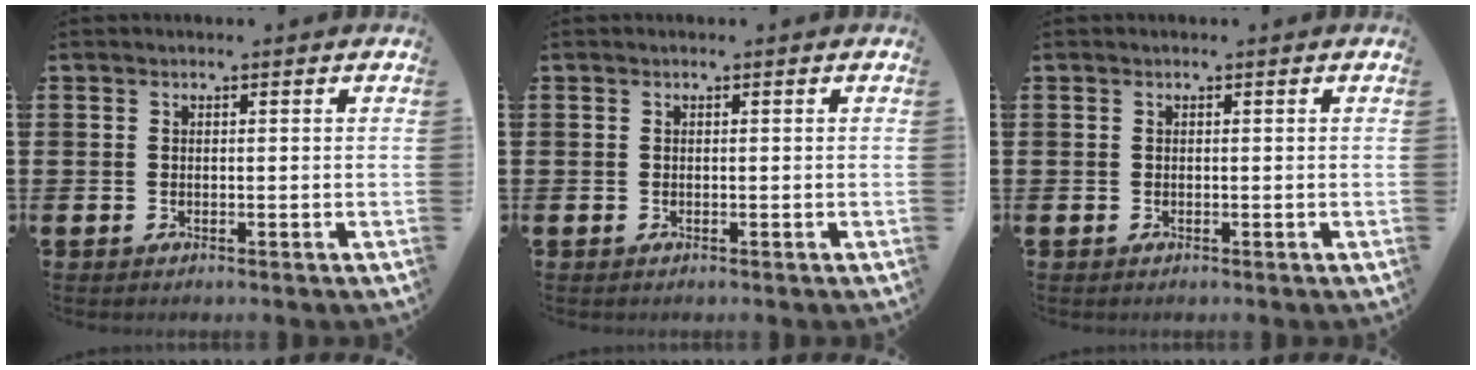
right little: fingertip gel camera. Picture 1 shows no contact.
{"total": 0.0}
{"total": 0.0}